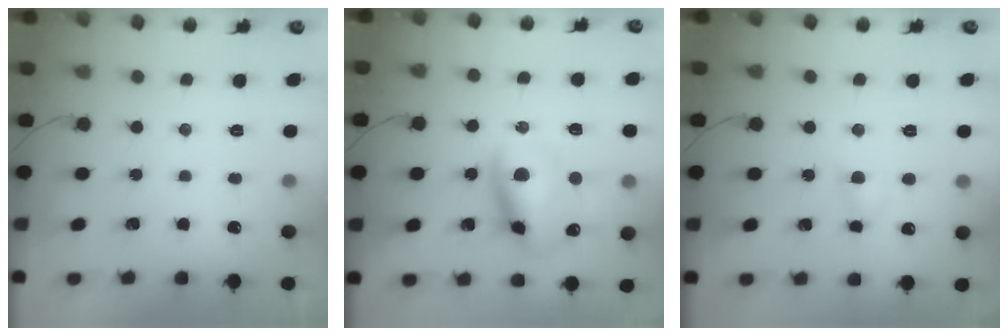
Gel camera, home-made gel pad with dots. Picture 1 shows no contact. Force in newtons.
{"total": 12.7, "press": 12.4, "slide": 2.4}
{"total": 3.5, "press": 3.3, "slide": 1.2}